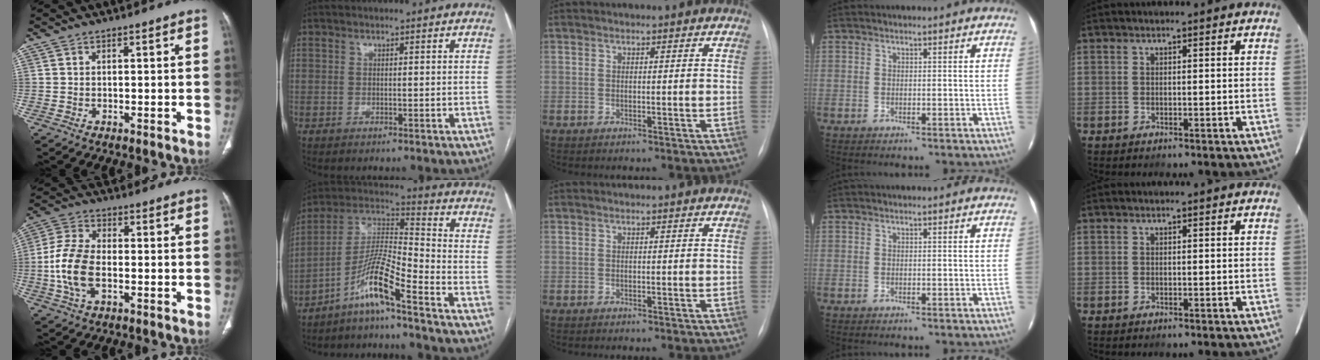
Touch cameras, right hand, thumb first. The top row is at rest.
{"thumb": {"total": 10.6, "force": [-1.9, 6.0, 8.6], "torque": [-0.183, 0.014, -0.040]}, "index": {"total": 10.2, "force": [-6.6, -0.1, 7.7], "torque": [-0.157, 0.005, -0.132]}}